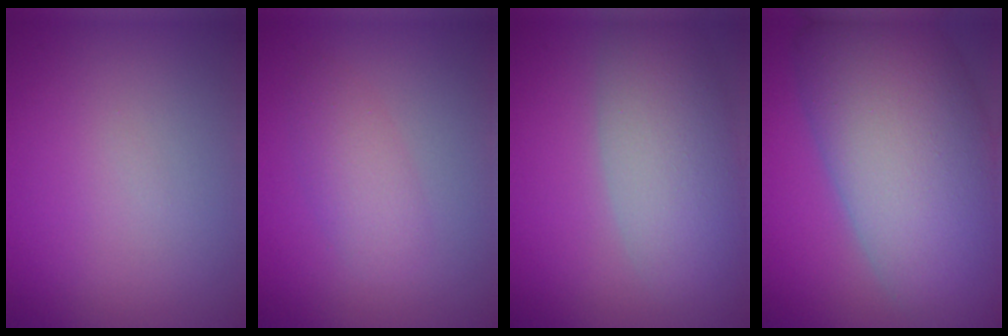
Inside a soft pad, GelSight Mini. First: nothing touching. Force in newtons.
{"total": 2.6, "press": 2.6, "slide": 0.1}
{"total": 6.9, "press": 6.9, "slide": 0.3}
{"total": 17.3, "press": 17.3, "slide": 1.2}